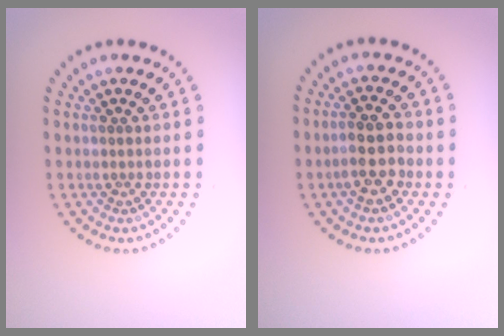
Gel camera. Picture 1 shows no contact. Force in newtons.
{"total": 3.1, "press": 3.0, "slide": 0.9}